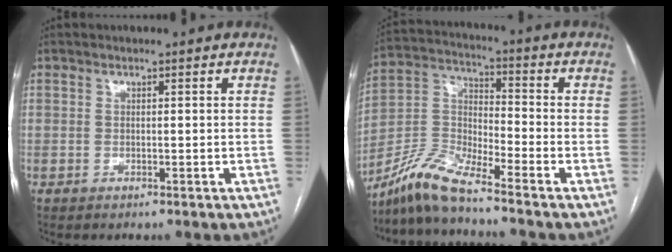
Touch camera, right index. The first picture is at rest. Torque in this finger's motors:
{"motor_torque": [0.88, -1.18, 0.07, 0.01]}